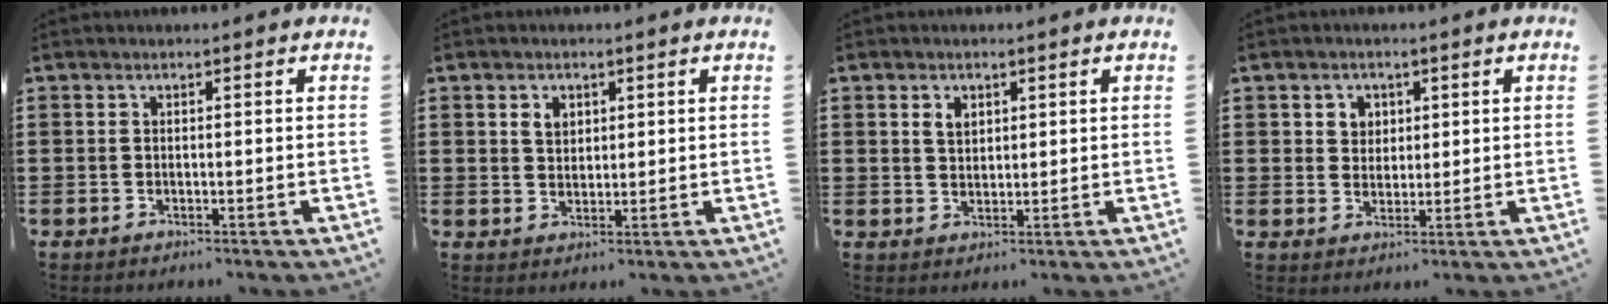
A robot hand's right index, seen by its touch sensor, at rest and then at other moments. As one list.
[{"total": 2.5, "force": [1.1, 1.9, 1.2], "torque": [-0.030, 0.007, 0.021]}, {"total": 2.2, "force": [1.1, 1.5, 1.2], "torque": [-0.029, 0.007, 0.020]}, {"total": 2.8, "force": [1.2, 2.5, 0.5], "torque": [-0.022, 0.012, 0.020]}]